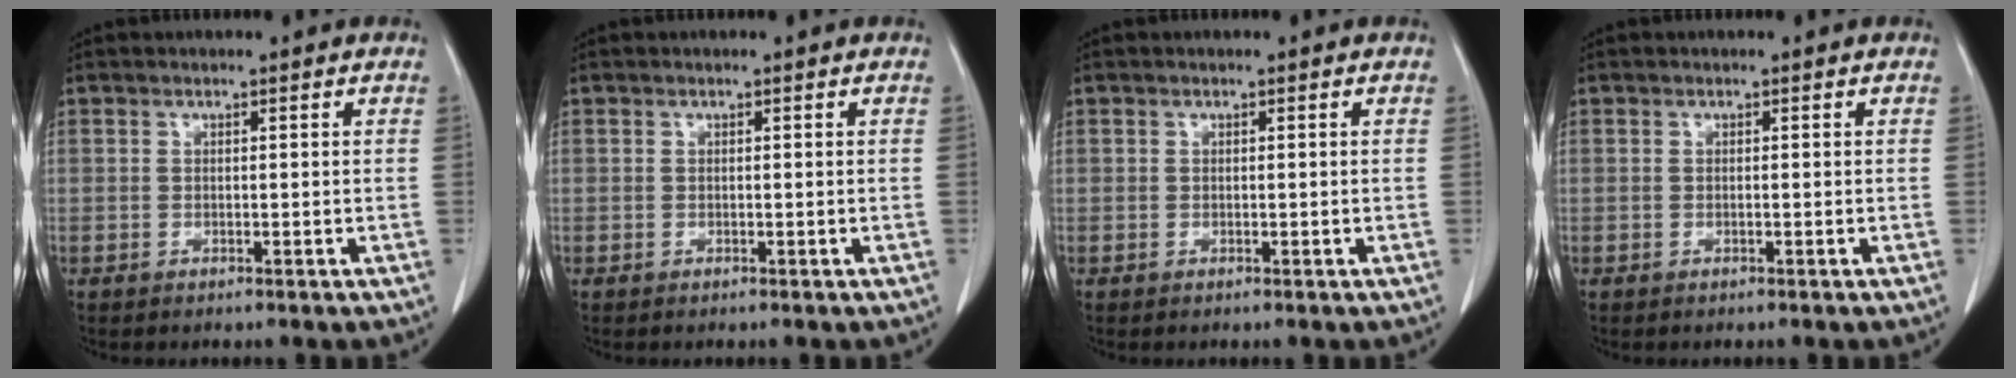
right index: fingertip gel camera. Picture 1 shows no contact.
{"total": 0.0}
{"total": 0.0}
{"total": 0.0}